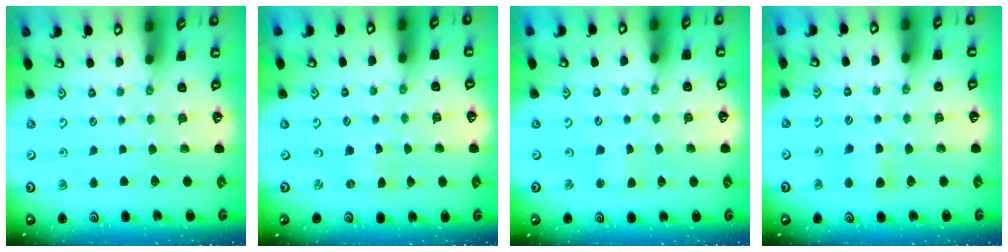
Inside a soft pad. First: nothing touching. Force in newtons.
{"total": 0.0}
{"total": 1.8, "press": 1.7, "slide": 0.3}
{"total": 5.3, "press": 5.2, "slide": 0.8}